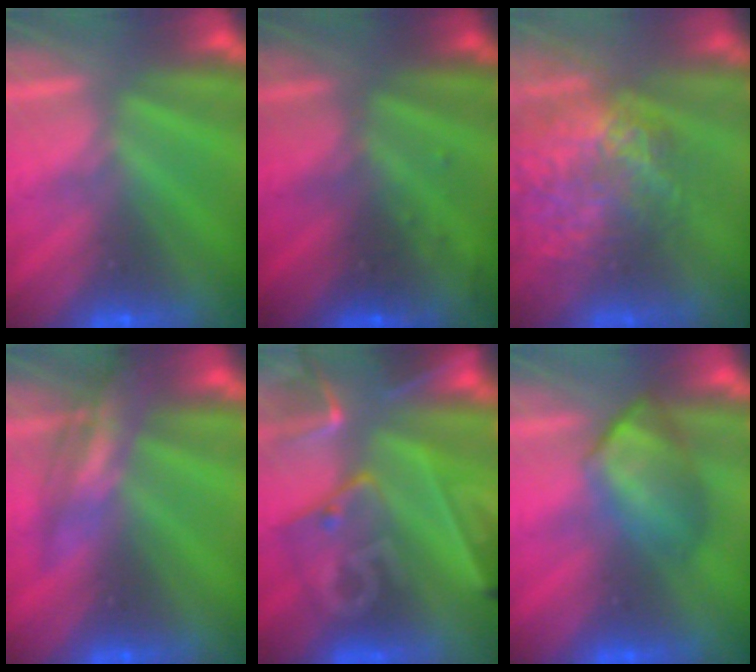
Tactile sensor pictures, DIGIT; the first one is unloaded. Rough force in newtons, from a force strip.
{"total": 2.8}
{"total": 11.2}
{"total": 2.3}
{"total": 8.1}
{"total": 4.7}